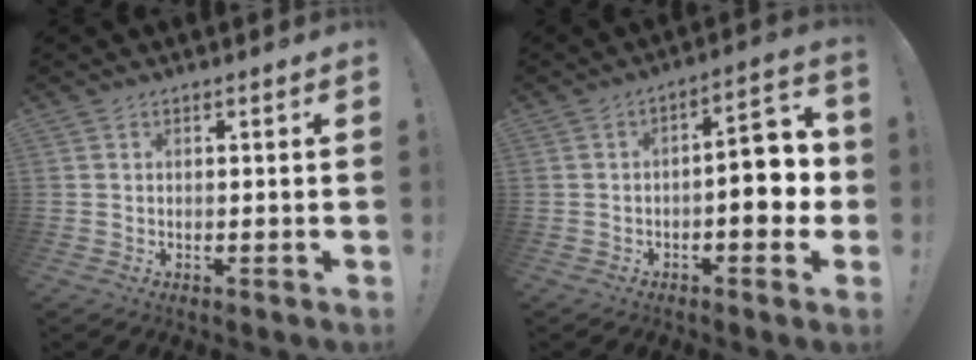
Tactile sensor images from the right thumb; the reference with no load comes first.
{"total": 11.8, "force": [-1.6, 5.1, 10.5], "torque": [-0.131, 0.014, -0.028]}